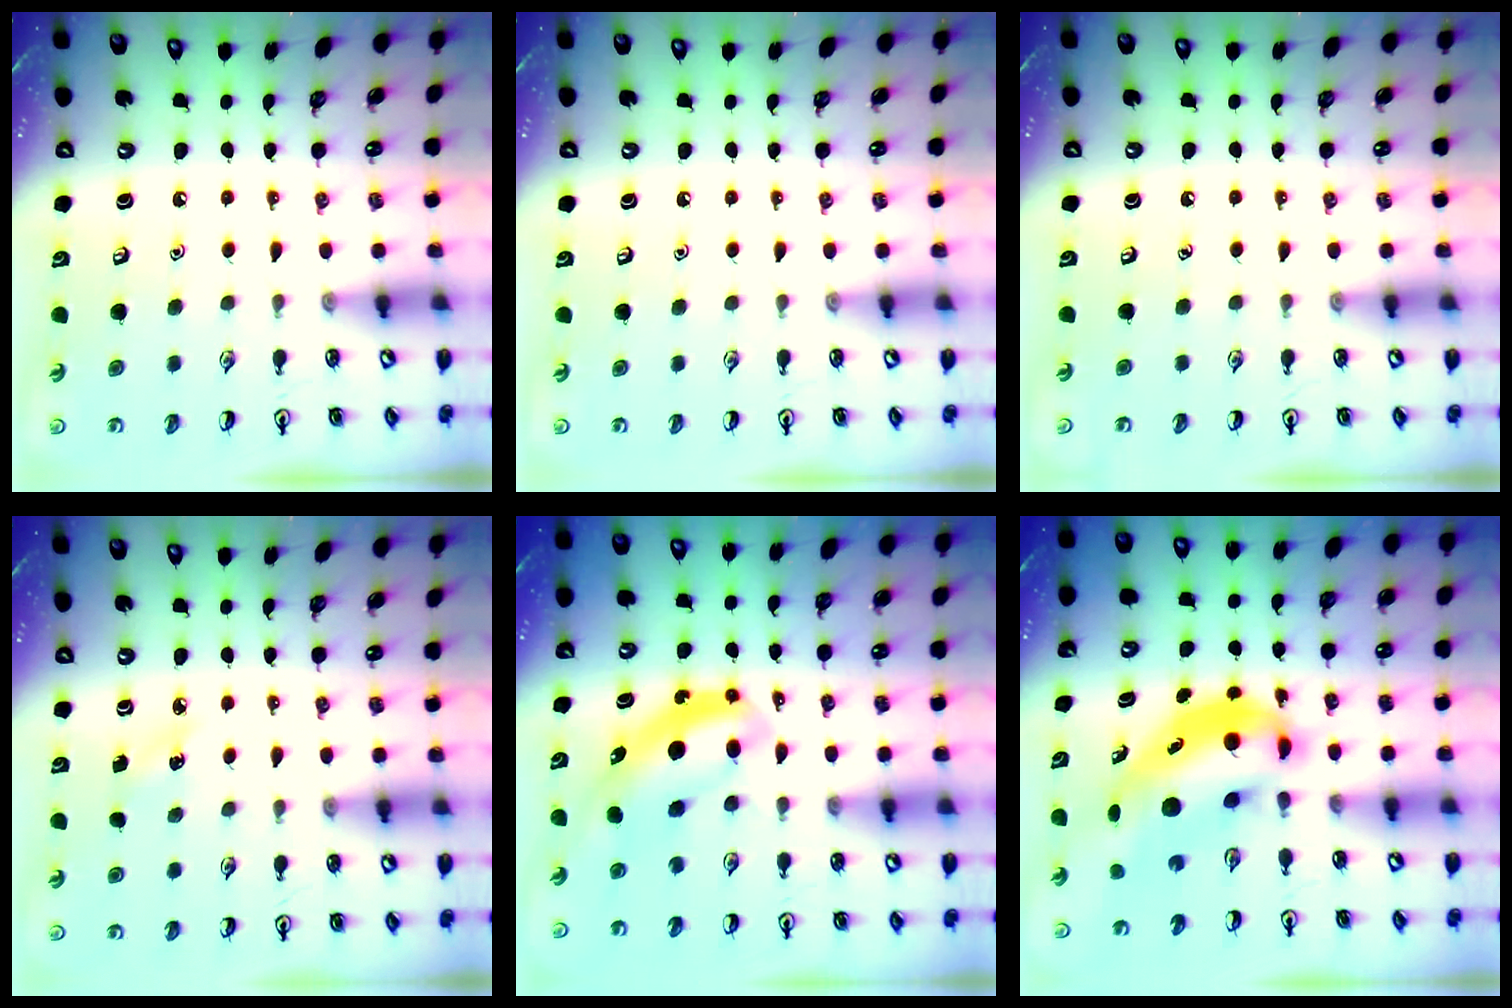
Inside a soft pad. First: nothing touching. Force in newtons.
{"total": 0.0}
{"total": 0.0}
{"total": 2.8, "press": 2.6, "slide": 1.0}
{"total": 5.3, "press": 5.2, "slide": 1.2}
{"total": 7.4, "press": 7.2, "slide": 1.7}